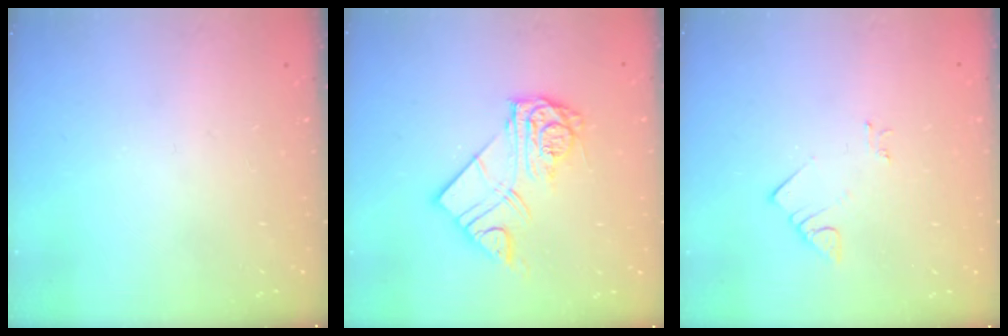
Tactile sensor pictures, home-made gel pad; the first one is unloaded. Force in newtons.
{"total": 11.3, "press": 11.3, "slide": 0.8}
{"total": 2.7, "press": 2.7, "slide": 0.2}